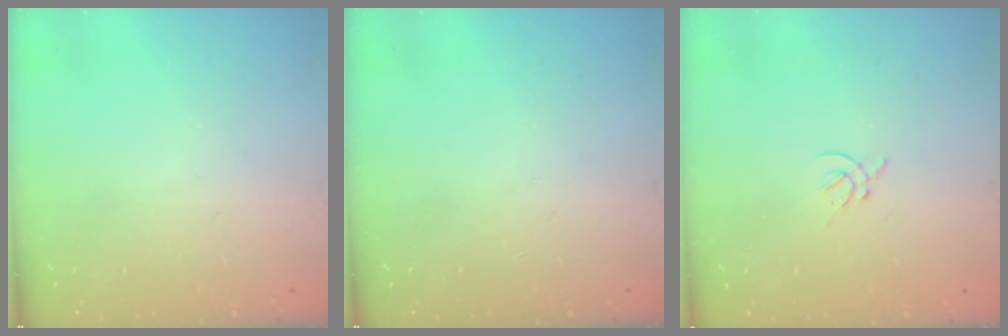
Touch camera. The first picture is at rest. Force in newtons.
{"total": 0.0}
{"total": 1.4, "press": 1.3, "slide": 0.5}